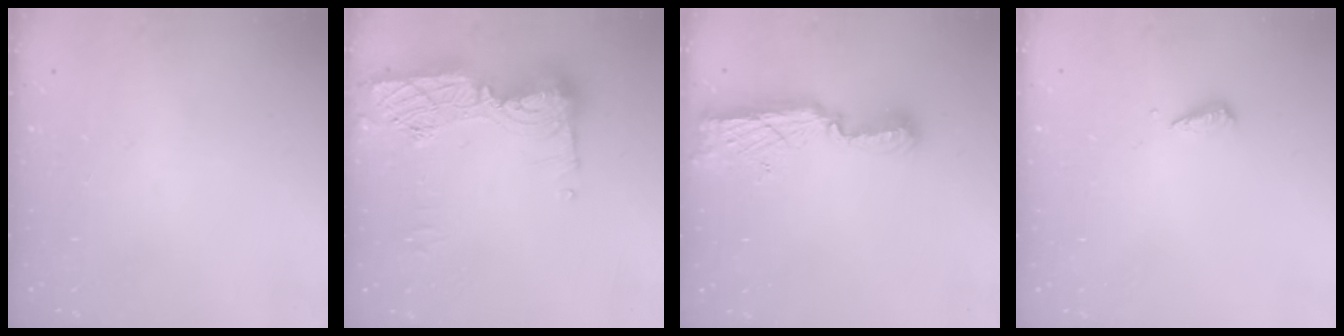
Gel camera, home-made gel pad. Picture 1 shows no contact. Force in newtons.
{"total": 16.5, "press": 16.4, "slide": 1.2}
{"total": 11.4, "press": 10.2, "slide": 4.9}
{"total": 3.1, "press": 3.1, "slide": 0.2}